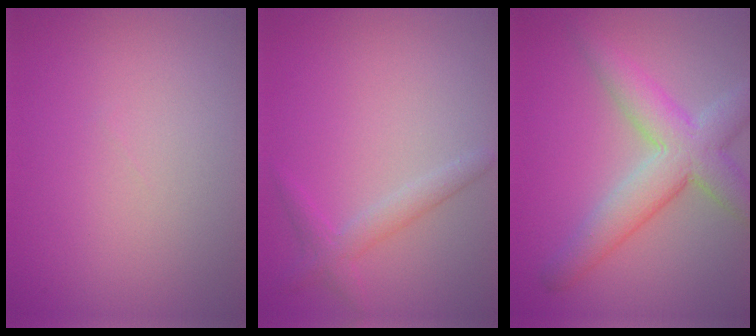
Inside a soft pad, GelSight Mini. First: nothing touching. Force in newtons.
{"total": 1.9, "press": 1.9, "slide": 0.1}
{"total": 6.2, "press": 6.2, "slide": 0.5}